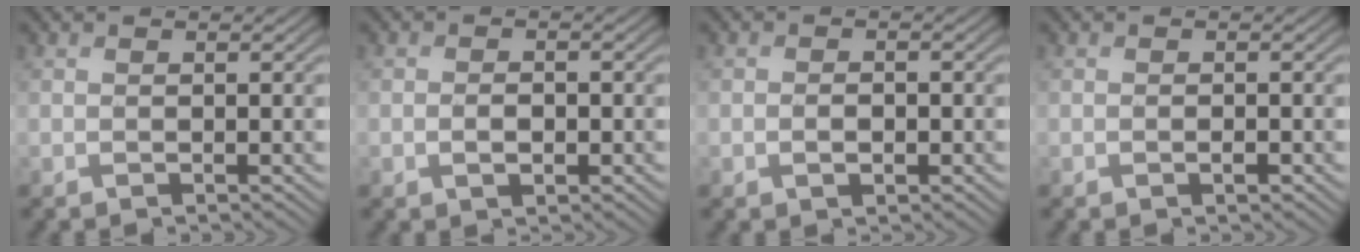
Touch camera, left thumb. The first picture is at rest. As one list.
[{"total": 2.0, "force": [-0.5, 1.2, 1.5], "torque": [-0.022, 0.000, -0.009]}, {"total": 1.6, "force": [-0.5, 1.0, 1.2], "torque": [-0.019, 0.001, -0.008]}, {"total": 0.6, "force": [-0.2, 0.2, 0.5], "torque": [-0.007, 0.000, -0.001]}]